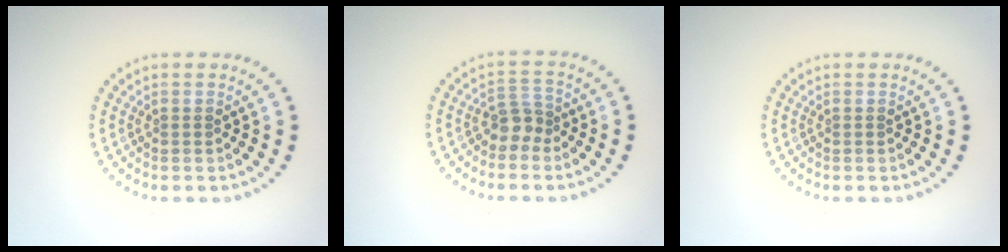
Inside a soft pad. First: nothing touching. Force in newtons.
{"total": 2.0, "press": 1.6, "slide": 1.2}
{"total": 0.0}